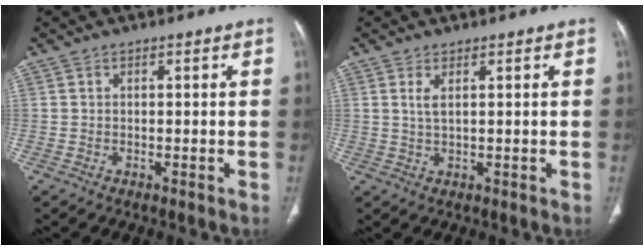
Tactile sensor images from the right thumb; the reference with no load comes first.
{"total": 2.1, "force": [0.9, 0.7, 1.8], "torque": [-0.044, -0.005, 0.025]}